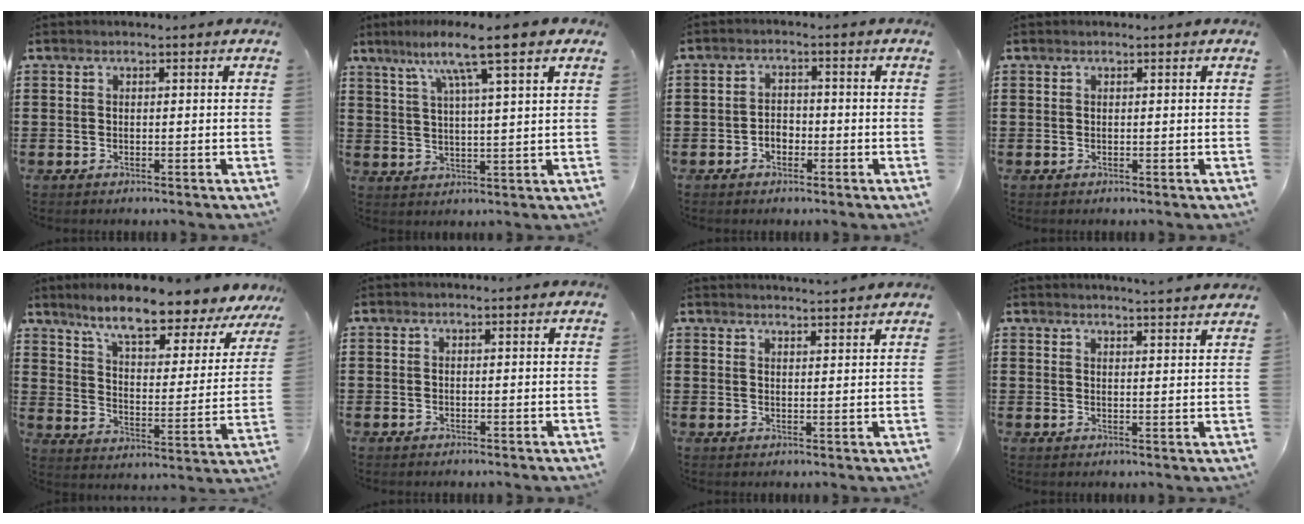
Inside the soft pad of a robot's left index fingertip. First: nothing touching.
{"total": 8.8, "force": [6.0, 0.0, 6.4], "torque": [-0.133, -0.015, 0.098]}
{"total": 2.2, "force": [-1.3, 1.4, 0.9], "torque": [-0.022, 0.005, -0.029]}
{"total": 0.0}
{"total": 8.8, "force": [7.5, 0.6, 4.6], "torque": [-0.103, -0.051, 0.119]}
{"total": 0.0}
{"total": 2.5, "force": [2.5, -0.5, 0.1], "torque": [-0.008, -0.010, 0.047]}
{"total": 3.0, "force": [2.9, -0.7, 0.2], "torque": [-0.011, -0.014, 0.053]}